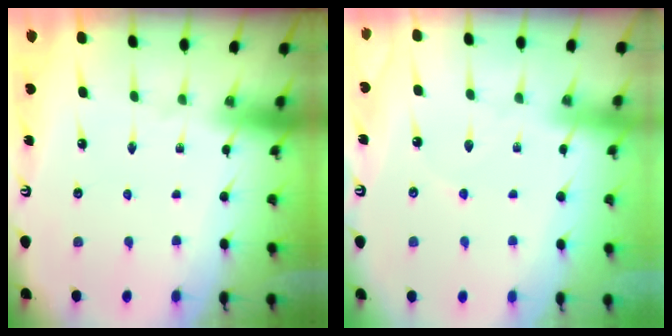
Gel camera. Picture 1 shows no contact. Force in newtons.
{"total": 2.0, "press": 2.0, "slide": 0.2}